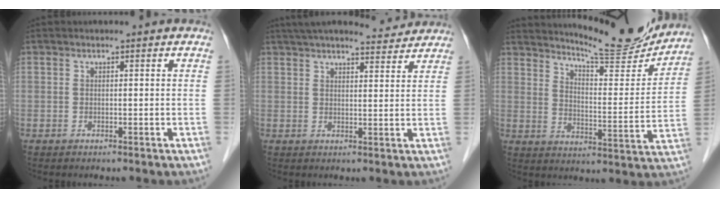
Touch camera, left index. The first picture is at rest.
{"total": 11.5, "force": [10.6, 1.6, 4.2], "torque": [-0.063, 0.016, 0.142]}
{"total": 15.4, "force": [14.7, 0.9, 4.6], "torque": [-0.074, -0.040, 0.199]}